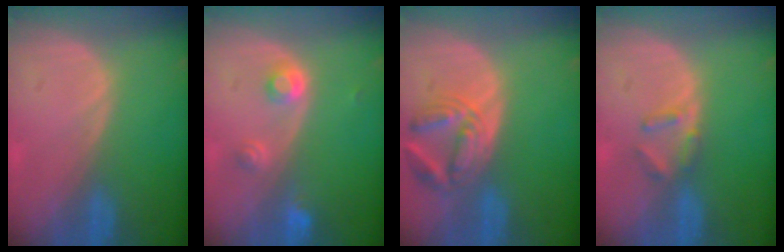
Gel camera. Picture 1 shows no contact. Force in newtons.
{"total": 3.1, "press": 3.1, "slide": 0.2}
{"total": 6.7, "press": 6.4, "slide": 2.1}
{"total": 2.8, "press": 2.7, "slide": 0.4}